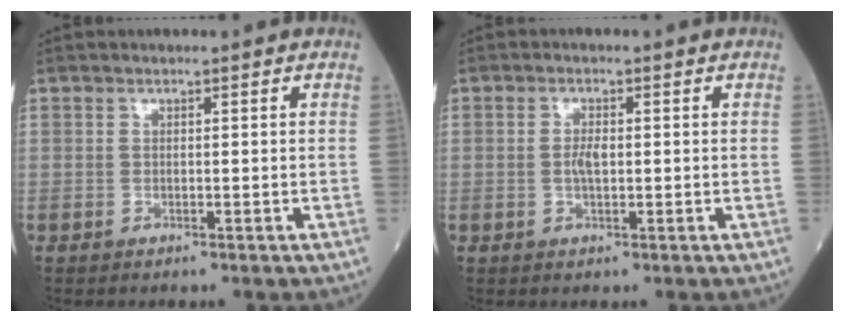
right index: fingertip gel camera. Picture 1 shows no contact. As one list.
[{"total": 2.2, "force": [0.0, 0.7, 2.1], "torque": [-0.044, 0.001, 0.000]}]